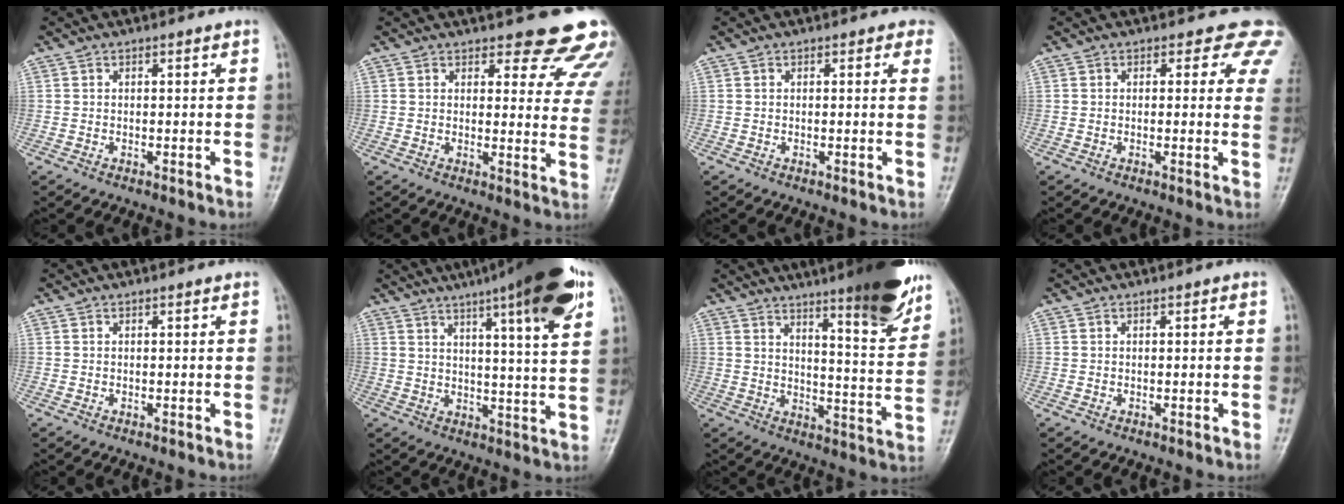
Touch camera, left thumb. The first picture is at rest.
{"total": 14.9, "force": [12.7, 4.7, 6.1], "torque": [-0.020, -0.079, 0.126]}
{"total": 2.5, "force": [1.9, 1.3, 1.0], "torque": [0.014, -0.005, 0.003]}
{"total": 6.3, "force": [4.5, 3.7, 2.5], "torque": [0.014, -0.014, 0.022]}
{"total": 0.0}
{"total": 18.5, "force": [10.6, 2.2, 15.1], "torque": [-0.202, -0.027, 0.143]}
{"total": 17.4, "force": [12.0, 2.7, 12.3], "torque": [-0.141, -0.068, 0.169]}
{"total": 0.0}